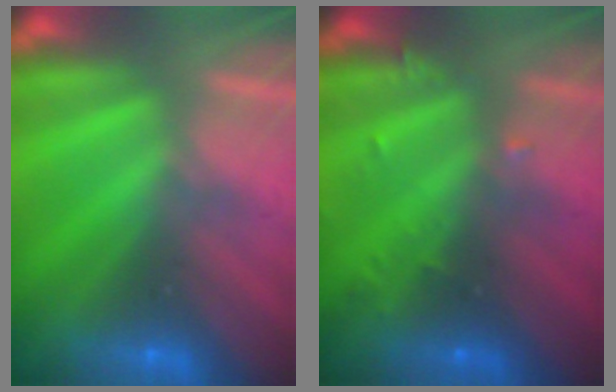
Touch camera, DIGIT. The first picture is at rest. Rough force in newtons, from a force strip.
{"total": 2.9}